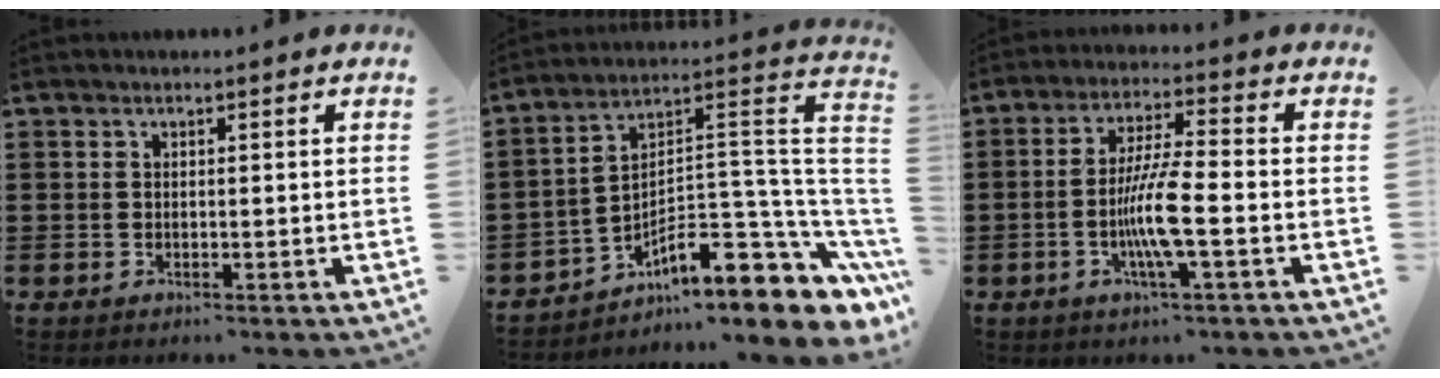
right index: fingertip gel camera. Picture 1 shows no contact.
{"total": 11.4, "force": [-6.2, 4.4, 8.4], "torque": [-0.105, -0.013, -0.113]}
{"total": 8.3, "force": [-2.3, 1.1, 7.9], "torque": [-0.159, -0.010, -0.049]}